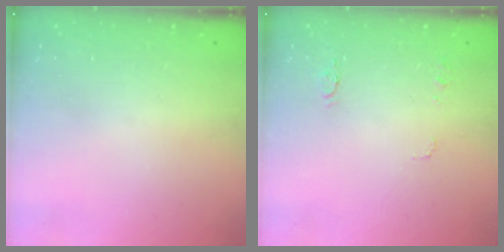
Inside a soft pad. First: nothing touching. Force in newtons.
{"total": 5.2, "press": 5.1, "slide": 0.5}